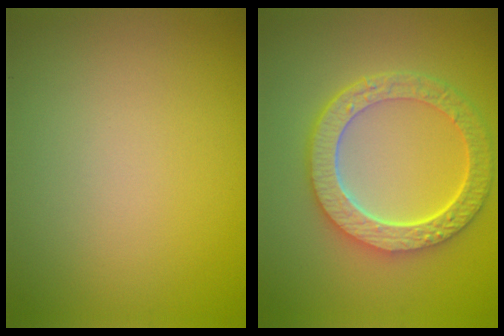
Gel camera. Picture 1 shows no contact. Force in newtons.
{"total": 7.0, "press": 5.3, "slide": 4.5}